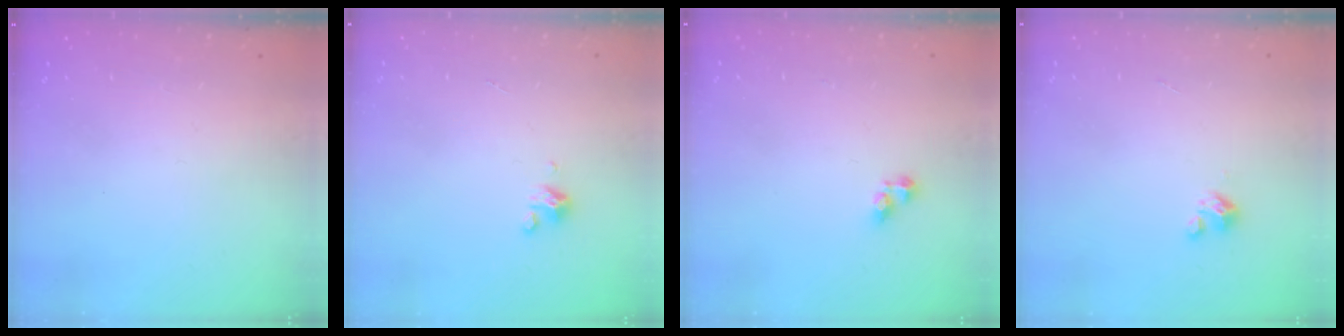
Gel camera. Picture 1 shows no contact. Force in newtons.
{"total": 1.7, "press": 1.7, "slide": 0.3}
{"total": 4.7, "press": 4.7, "slide": 0.5}
{"total": 2.9, "press": 2.9, "slide": 0.2}